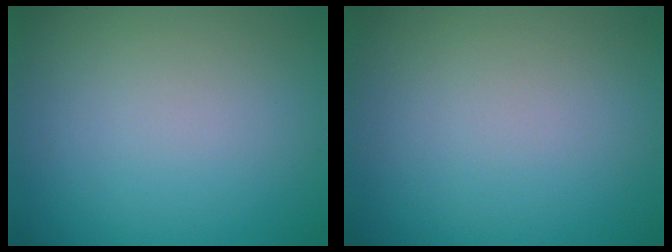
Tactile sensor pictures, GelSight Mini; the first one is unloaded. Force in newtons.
{"total": 0.0}